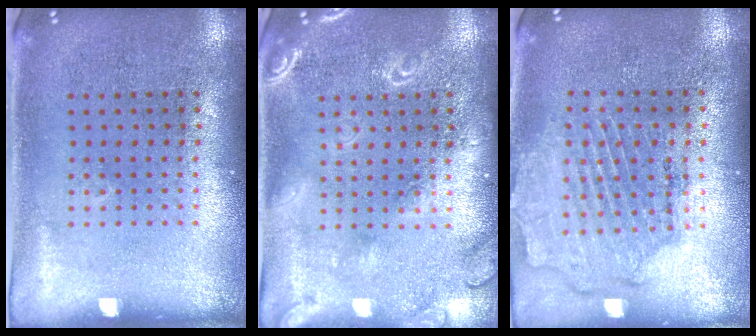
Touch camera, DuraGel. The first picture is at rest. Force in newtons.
{"total": 1.8, "press": 1.7, "slide": 0.2}
{"total": 1.8, "press": 1.7, "slide": 0.6}